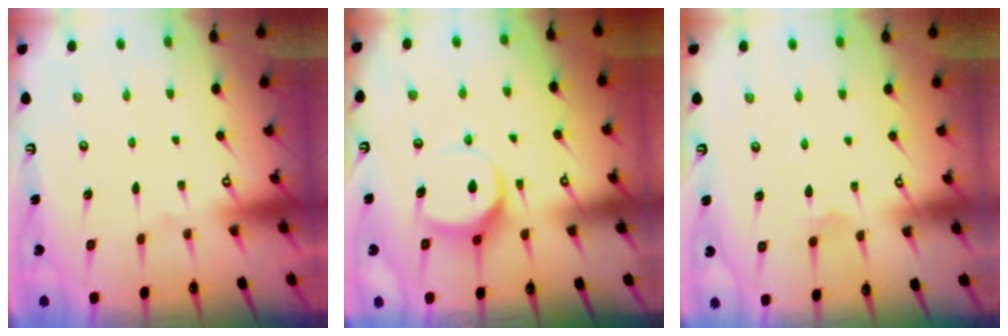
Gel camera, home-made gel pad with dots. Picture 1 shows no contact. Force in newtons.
{"total": 8.7, "press": 8.6, "slide": 0.8}
{"total": 2.5, "press": 2.5, "slide": 0.5}